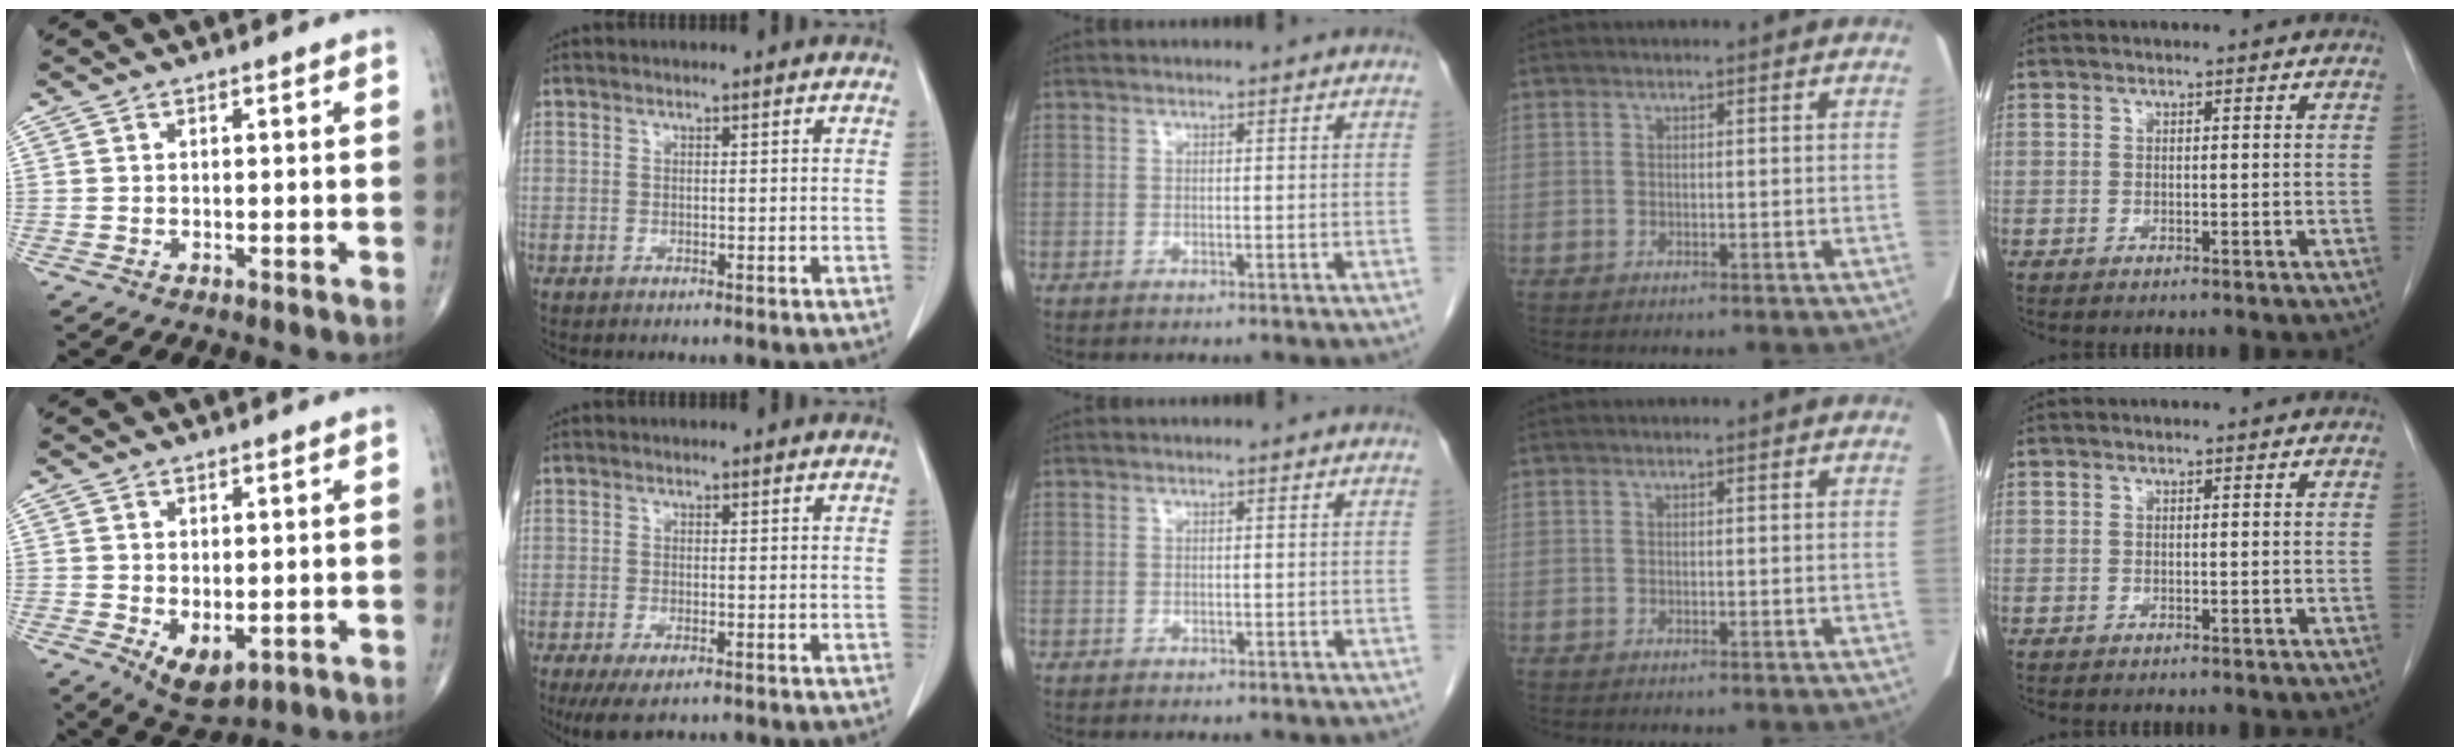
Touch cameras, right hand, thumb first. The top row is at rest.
{"thumb": {"total": 6.0, "force": [-1.2, 3.3, 4.8], "torque": [-0.067, -0.009, -0.003]}, "index": {"total": 4.3, "force": [-2.9, 1.5, 2.8], "torque": [-0.053, -0.011, -0.044]}}